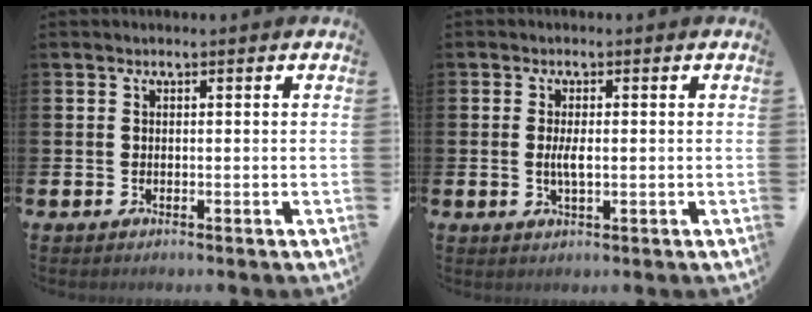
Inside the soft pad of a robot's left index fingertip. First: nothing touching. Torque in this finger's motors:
{"motor_torque": [0.74, 0.53, 0.37, 0.13]}